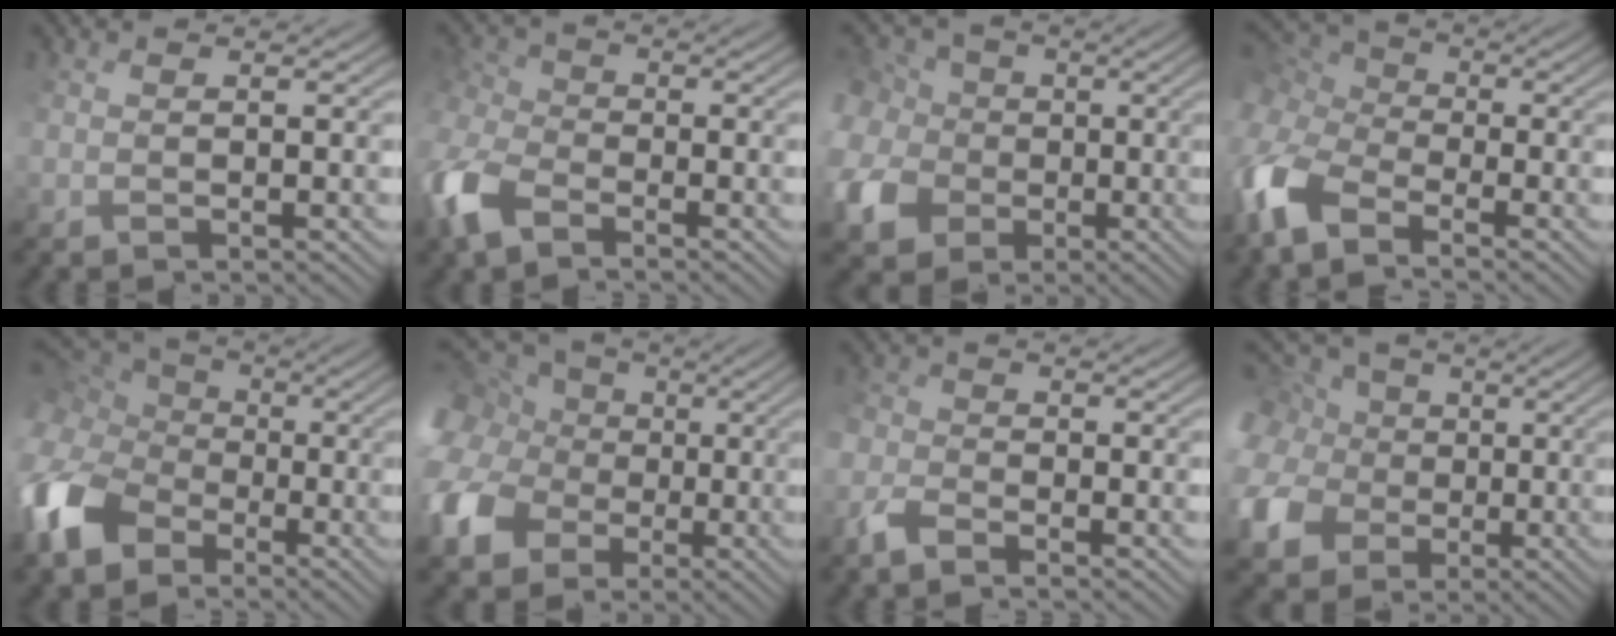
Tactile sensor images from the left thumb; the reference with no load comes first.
{"total": 7.5, "force": [-3.3, 4.4, 5.0], "torque": [-0.145, -0.006, -0.076]}
{"total": 10.6, "force": [0.4, 9.6, 4.6], "torque": [-0.168, -0.004, 0.000]}
{"total": 10.7, "force": [-4.8, 6.3, 7.3], "torque": [-0.223, -0.025, -0.062]}
{"total": 13.1, "force": [-3.7, 9.8, 7.8], "torque": [-0.244, -0.032, -0.053]}
{"total": 15.0, "force": [1.7, 12.6, 7.8], "torque": [-0.236, -0.004, 0.030]}
{"total": 3.1, "force": [-2.2, 1.3, 1.8], "torque": [-0.046, 0.004, -0.056]}
{"total": 10.1, "force": [2.3, 8.6, 4.9], "torque": [-0.171, 0.029, 0.044]}